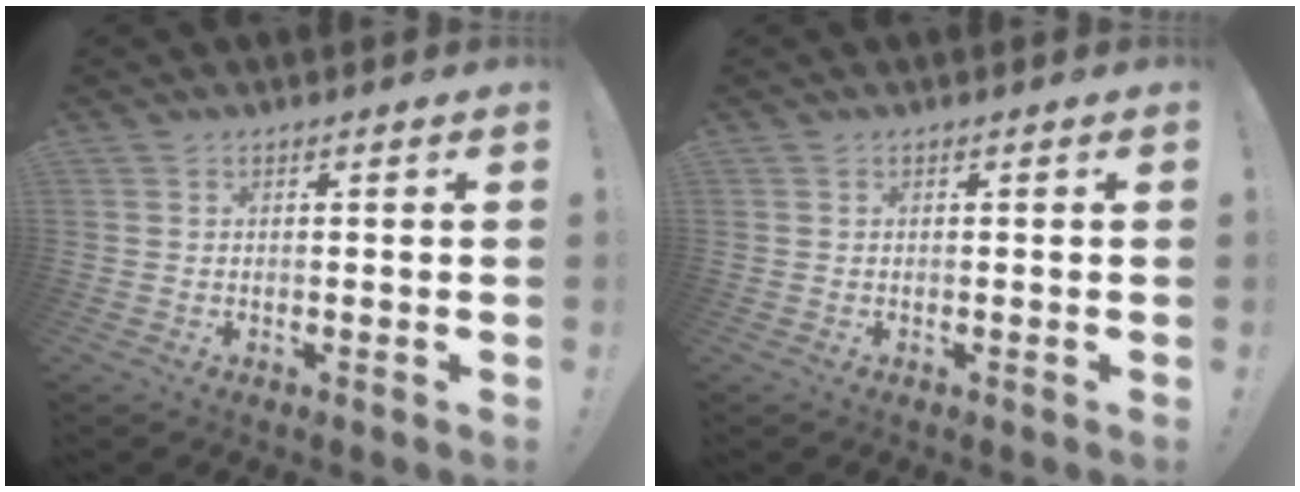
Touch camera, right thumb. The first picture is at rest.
{"total": 0.0}